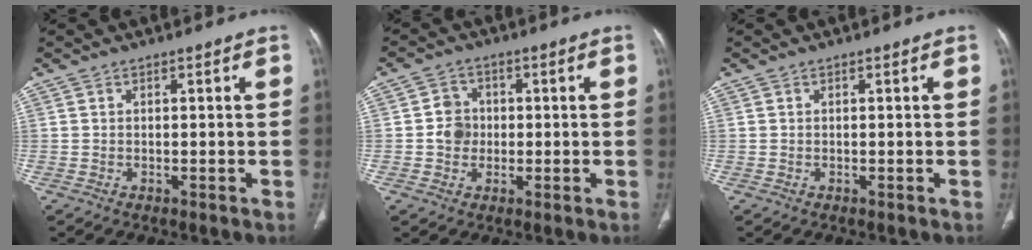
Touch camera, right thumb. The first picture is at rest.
{"total": 4.5, "force": [-0.2, 4.1, 1.9], "torque": [-0.012, 0.007, -0.009]}
{"total": 0.0}